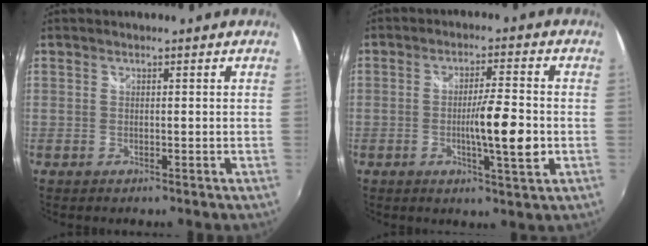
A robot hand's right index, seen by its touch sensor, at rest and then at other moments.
{"total": 8.1, "force": [-1.7, 0.5, 7.9], "torque": [-0.129, -0.011, -0.026]}